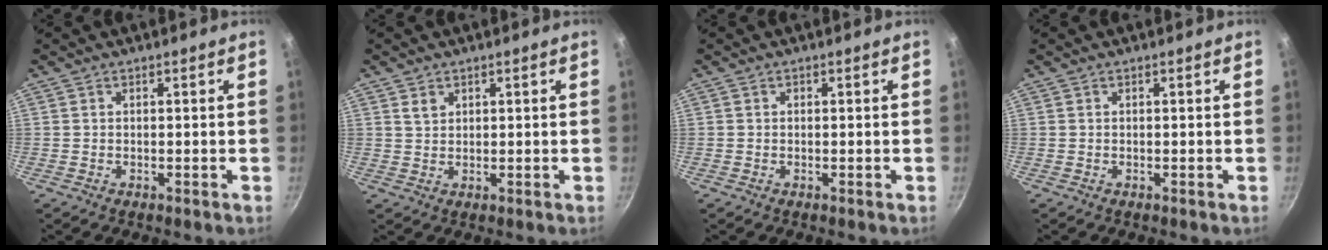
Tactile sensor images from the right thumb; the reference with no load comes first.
{"total": 2.1, "force": [1.1, 1.6, 0.9], "torque": [-0.010, -0.002, 0.022]}
{"total": 0.0}
{"total": 0.0}